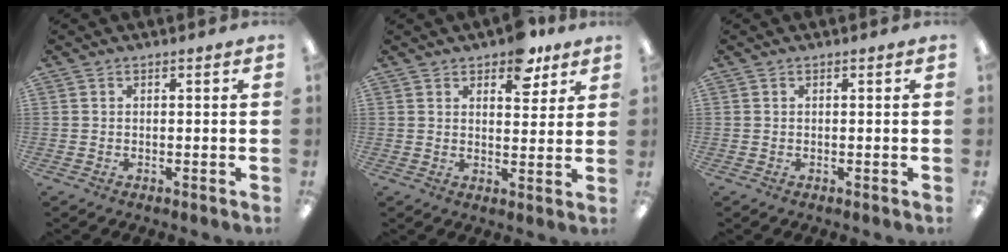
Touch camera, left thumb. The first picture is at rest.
{"total": 7.7, "force": [5.8, 3.7, 3.6], "torque": [-0.029, -0.031, 0.097]}
{"total": 0.0}